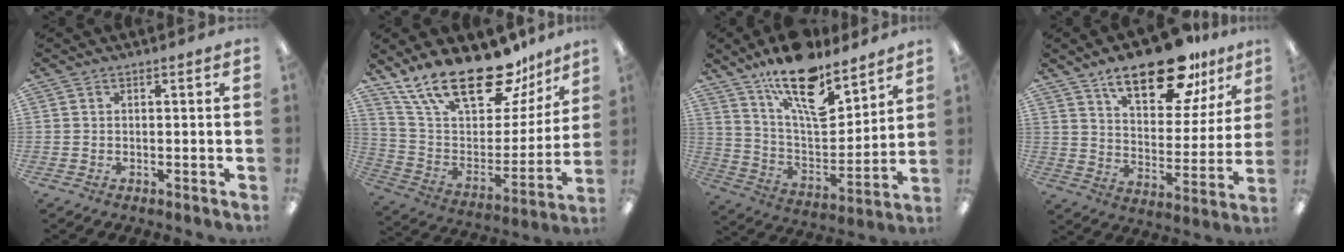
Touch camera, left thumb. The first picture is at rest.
{"total": 25.4, "force": [18.6, 10.0, 14.2], "torque": [-0.244, -0.119, 0.327]}
{"total": 18.9, "force": [13.2, 7.4, 11.2], "torque": [-0.183, -0.086, 0.228]}
{"total": 20.5, "force": [14.1, 8.5, 12.2], "torque": [-0.185, -0.072, 0.235]}